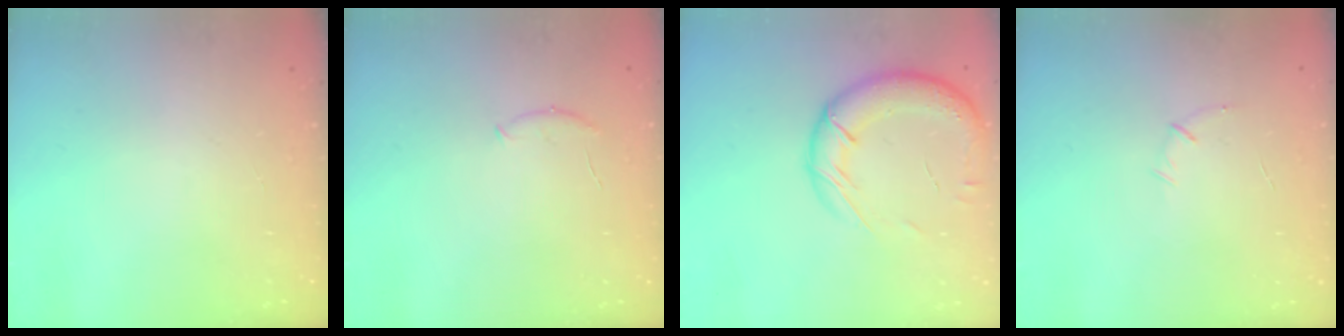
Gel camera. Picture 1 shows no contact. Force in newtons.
{"total": 6.1, "press": 6.0, "slide": 1.1}
{"total": 19.3, "press": 18.8, "slide": 4.3}
{"total": 5.2, "press": 5.0, "slide": 1.1}